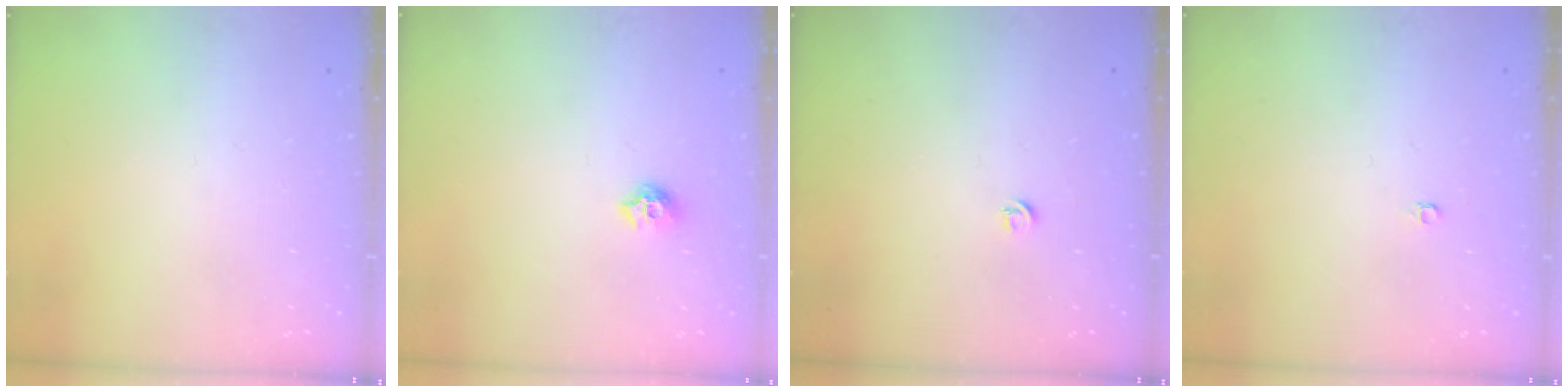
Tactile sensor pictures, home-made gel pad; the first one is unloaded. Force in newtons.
{"total": 6.9, "press": 6.8, "slide": 0.7}
{"total": 3.9, "press": 3.9, "slide": 0.7}
{"total": 3.2, "press": 3.2, "slide": 0.2}